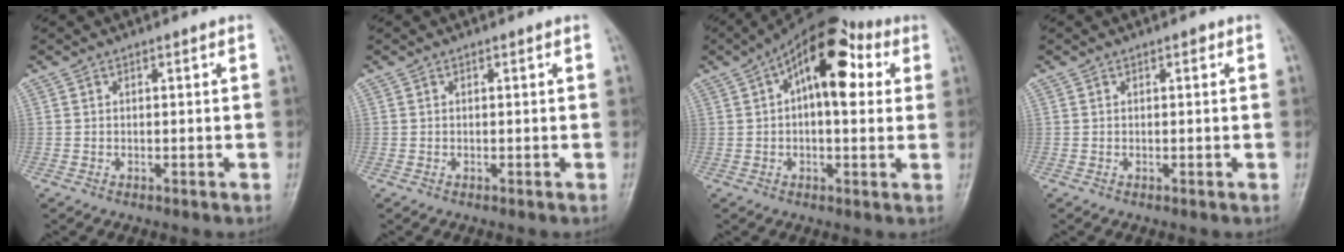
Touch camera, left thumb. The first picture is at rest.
{"total": 0.0}
{"total": 14.6, "force": [4.1, 7.2, 12.0], "torque": [-0.164, 0.028, 0.053]}
{"total": 0.5, "force": [0.2, 0.3, 0.4], "torque": [-0.001, 0.002, -0.001]}